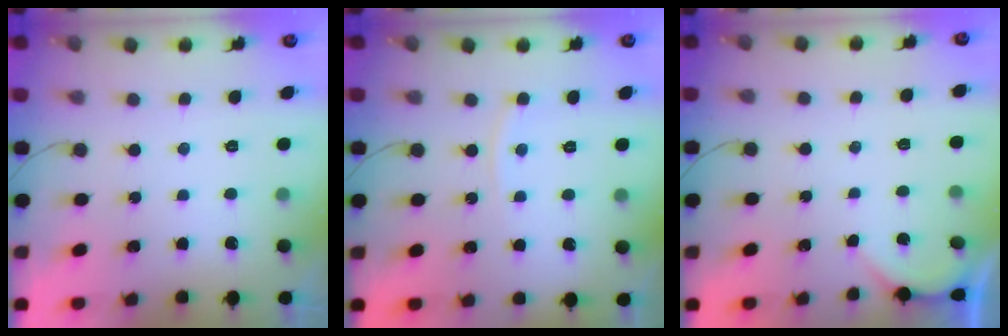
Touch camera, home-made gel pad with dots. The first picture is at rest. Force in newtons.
{"total": 3.9, "press": 3.8, "slide": 0.5}
{"total": 0.8, "press": 0.8, "slide": 0.1}